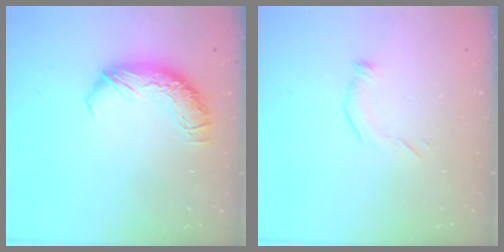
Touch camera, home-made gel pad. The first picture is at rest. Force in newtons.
{"total": 4.4, "press": 4.4, "slide": 0.6}